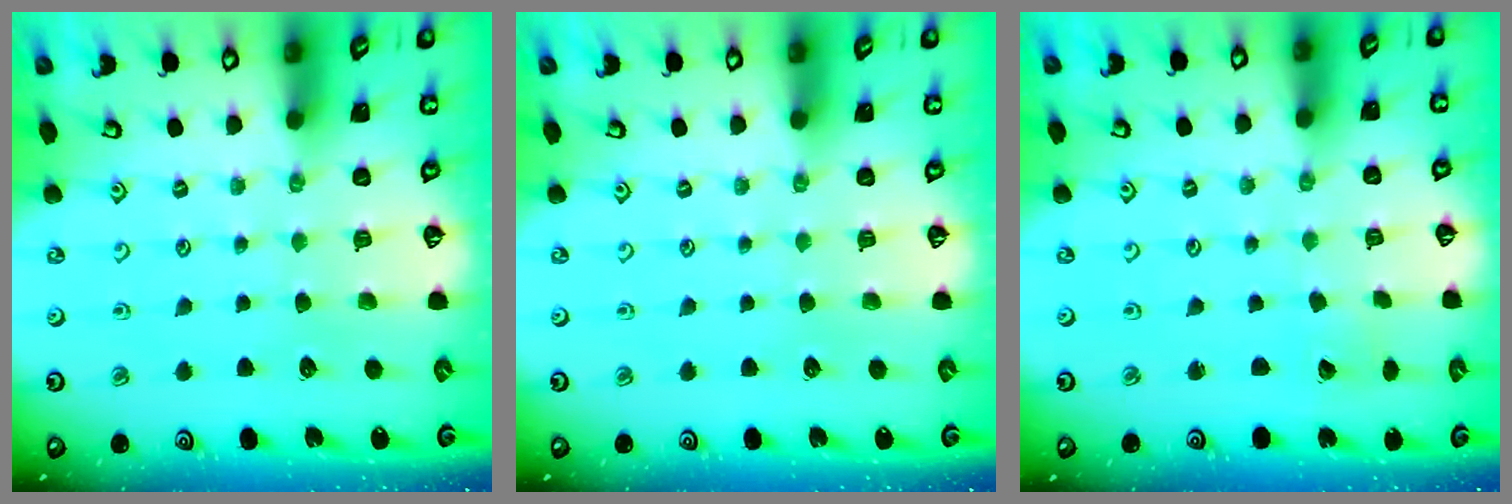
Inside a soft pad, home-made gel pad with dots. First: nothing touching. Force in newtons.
{"total": 0.0}
{"total": 1.2, "press": 1.2, "slide": 0.0}